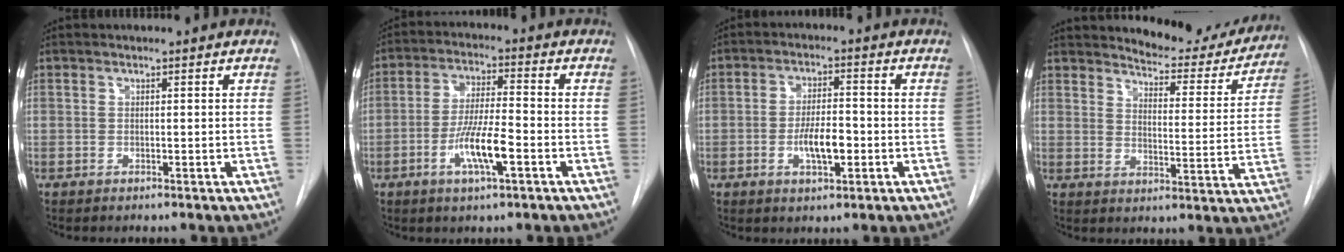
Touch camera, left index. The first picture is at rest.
{"total": 8.5, "force": [-3.3, 1.3, 7.8], "torque": [-0.151, -0.004, -0.060]}
{"total": 6.0, "force": [-1.7, 2.0, 5.4], "torque": [-0.099, 0.003, -0.028]}
{"total": 14.2, "force": [13.5, 3.2, 3.0], "torque": [-0.020, -0.037, 0.161]}